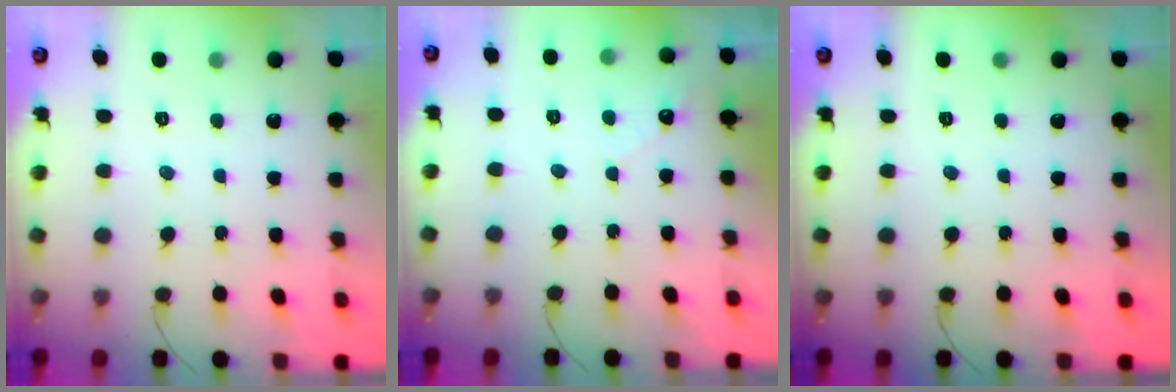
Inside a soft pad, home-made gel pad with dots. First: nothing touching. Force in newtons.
{"total": 1.7, "press": 1.7, "slide": 0.1}
{"total": 0.0}